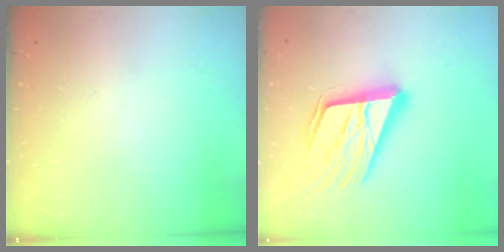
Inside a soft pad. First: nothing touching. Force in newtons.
{"total": 23.6, "press": 23.1, "slide": 4.9}